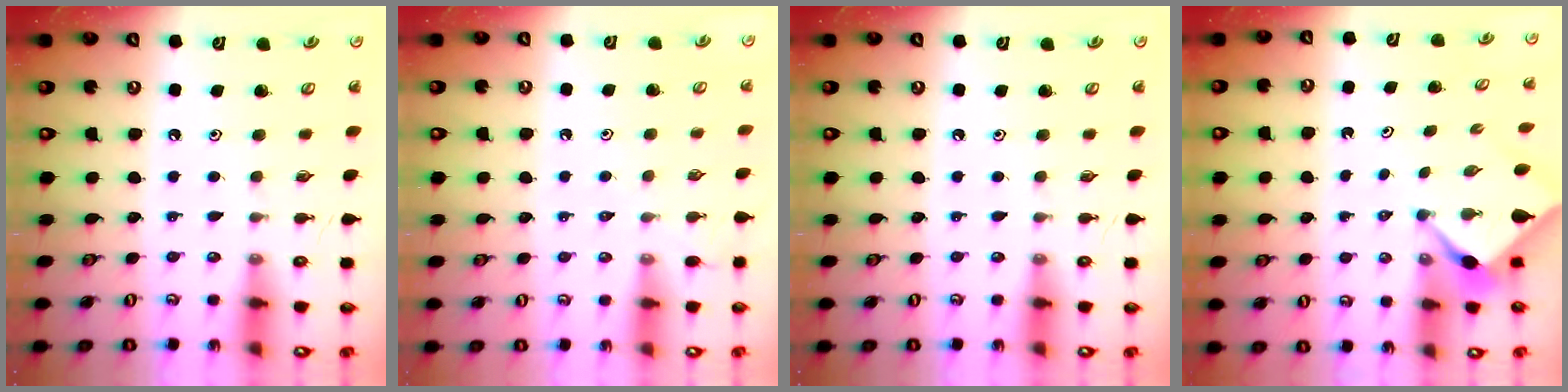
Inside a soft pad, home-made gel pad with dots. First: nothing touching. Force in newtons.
{"total": 4.0, "press": 4.0, "slide": 0.7}
{"total": 0.0}
{"total": 2.1, "press": 2.1, "slide": 0.3}